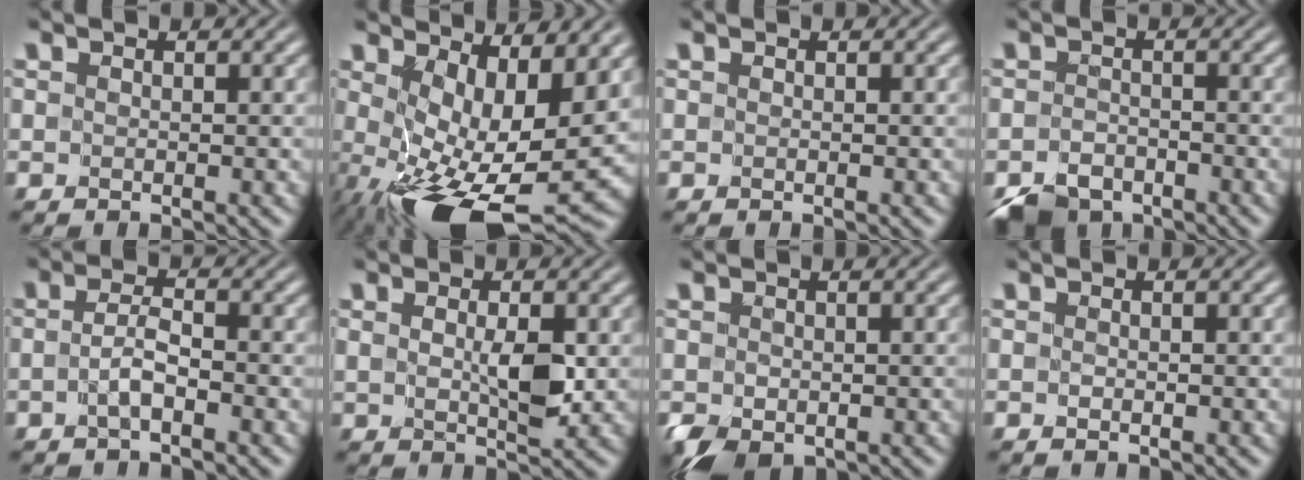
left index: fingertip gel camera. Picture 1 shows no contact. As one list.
[{"total": 11.9, "force": [-1.2, 4.8, 10.8], "torque": [-0.171, -0.027, -0.005]}, {"total": 0.0}, {"total": 3.8, "force": [-3.0, 2.0, 1.1], "torque": [-0.015, -0.003, -0.057]}, {"total": 1.6, "force": [-0.9, 0.3, 1.3], "torque": [-0.029, 0.005, -0.021]}, {"total": 2.6, "force": [0.3, 0.9, 2.3], "torque": [-0.050, -0.006, 0.013]}, {"total": 2.7, "force": [-0.8, 2.0, 1.7], "torque": [-0.033, -0.007, -0.018]}, {"total": 0.0}]